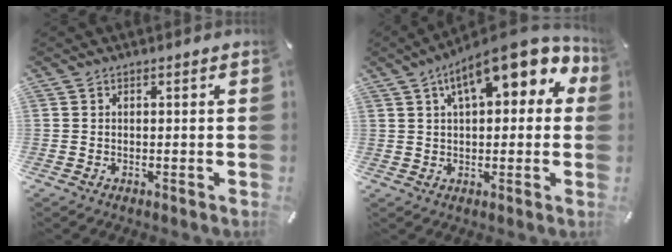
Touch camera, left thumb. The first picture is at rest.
{"total": 14.6, "force": [6.7, 6.3, 11.4], "torque": [-0.165, -0.017, 0.110]}